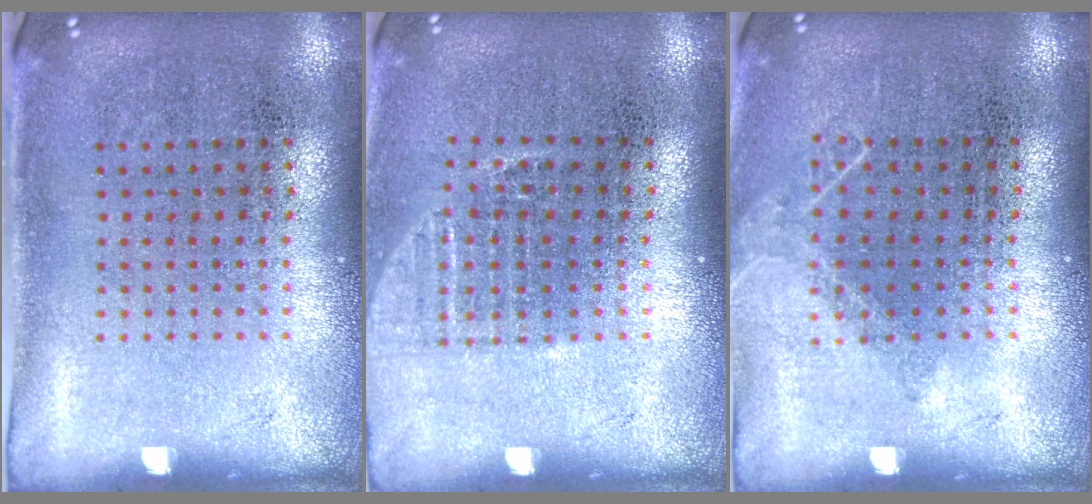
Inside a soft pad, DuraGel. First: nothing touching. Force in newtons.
{"total": 1.1, "press": 1.0, "slide": 0.5}
{"total": 0.8, "press": 0.8, "slide": 0.2}